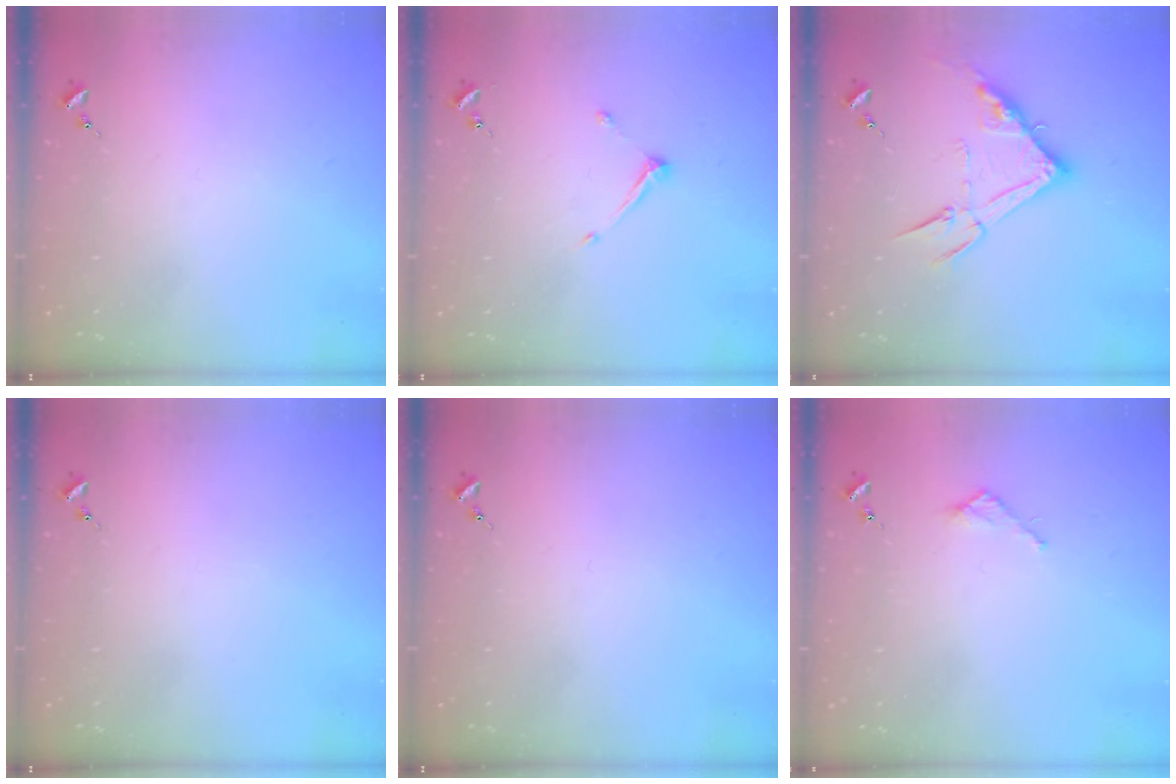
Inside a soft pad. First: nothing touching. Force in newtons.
{"total": 6.7, "press": 6.7, "slide": 0.3}
{"total": 13.8, "press": 13.8, "slide": 0.8}
{"total": 0.0}
{"total": 0.0}
{"total": 2.7, "press": 2.7, "slide": 0.2}